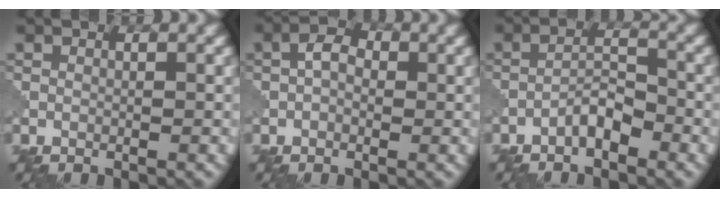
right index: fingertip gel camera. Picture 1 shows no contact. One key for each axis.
{"total": 2.4, "fx": 0.2, "fy": 1.6, "fz": 1.8, "tx": -0.031, "ty": 0.008, "tz": -0.005}
{"total": 2.5, "fx": -1.8, "fy": 0.7, "fz": 1.7, "tx": -0.027, "ty": 0.011, "tz": -0.036}